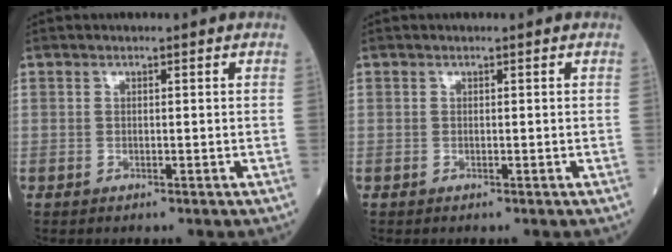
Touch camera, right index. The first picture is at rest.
{"total": 0.0}